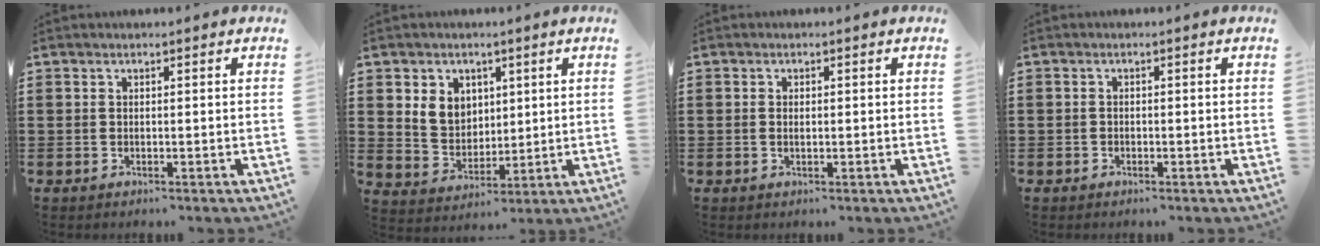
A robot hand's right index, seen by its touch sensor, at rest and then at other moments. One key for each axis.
{"total": 5.6, "fx": 2.2, "fy": 4.9, "fz": 1.5, "tx": -0.046, "ty": 0.012, "tz": 0.039}
{"total": 1.0, "fx": -0.1, "fy": 0.4, "fz": 0.9, "tx": -0.019, "ty": 0.000, "tz": -0.001}
{"total": 0.9, "fx": -0.6, "fy": 0.6, "fz": 0.1, "tx": -0.004, "ty": 0.002, "tz": -0.015}